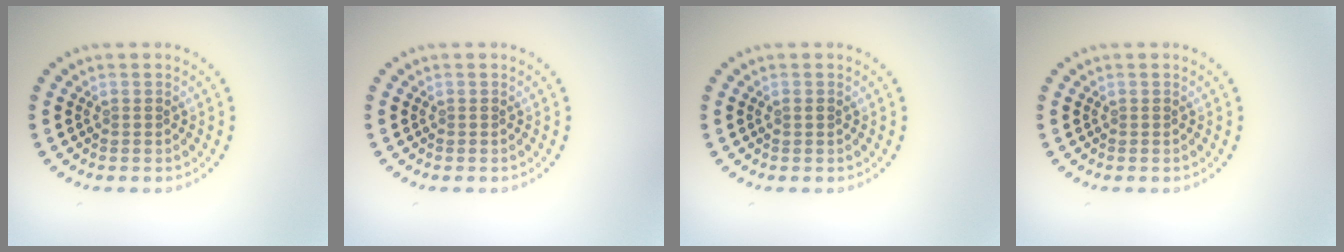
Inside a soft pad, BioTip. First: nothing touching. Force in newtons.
{"total": 0.0}
{"total": 0.7, "press": 0.7, "slide": 0.0}
{"total": 0.0}